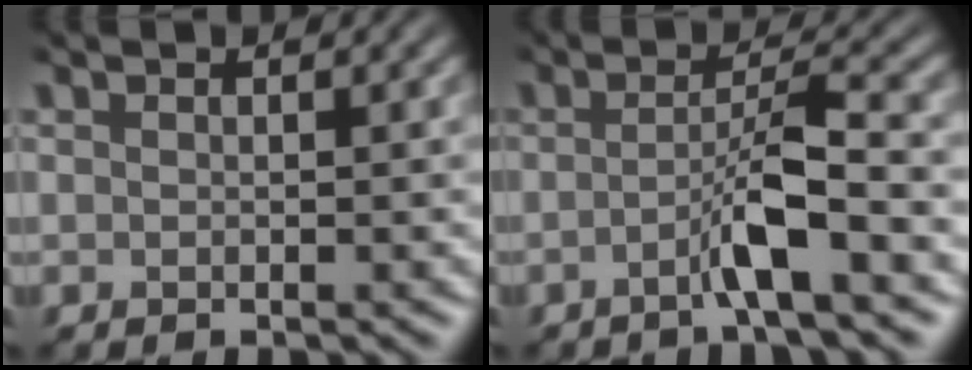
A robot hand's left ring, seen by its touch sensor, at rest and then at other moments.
{"total": 3.9, "force": [-1.6, 0.2, 3.5], "torque": [-0.061, 0.015, -0.041]}